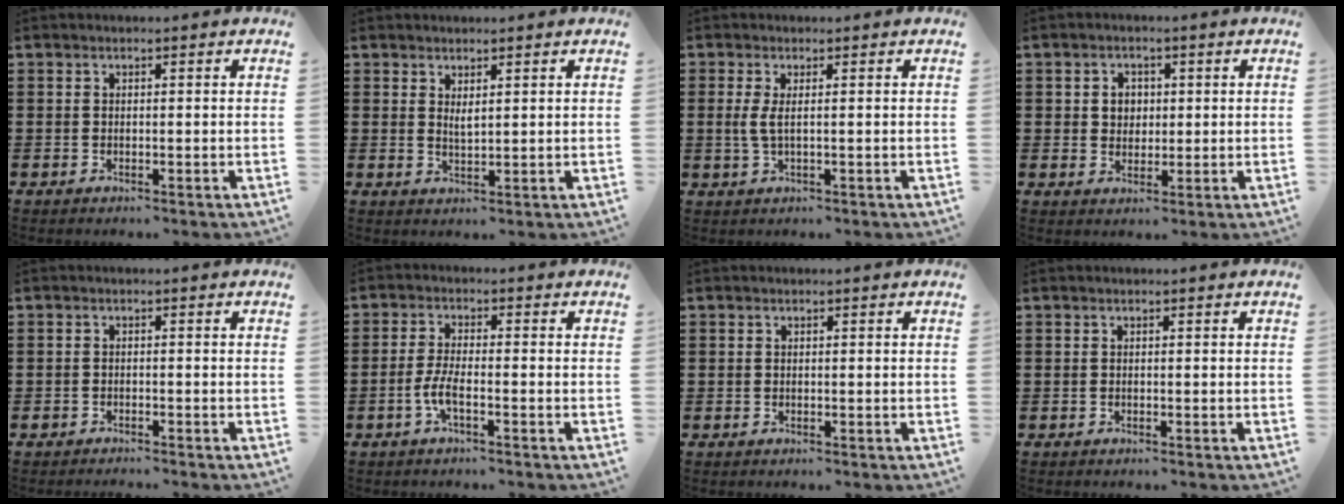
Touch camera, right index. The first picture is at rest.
{"total": 1.9, "force": [1.2, 0.5, 1.3], "torque": [-0.028, 0.001, 0.022]}
{"total": 2.5, "force": [0.1, 0.4, 2.5], "torque": [-0.064, -0.008, -0.003]}
{"total": 2.7, "force": [0.4, 2.5, 0.9], "torque": [-0.029, 0.010, 0.003]}
{"total": 1.2, "force": [-1.2, 0.1, 0.0], "torque": [-0.004, 0.000, -0.026]}
{"total": 3.9, "force": [-1.6, 0.8, 3.5], "torque": [-0.086, -0.008, -0.038]}
{"total": 0.0}
{"total": 0.0}